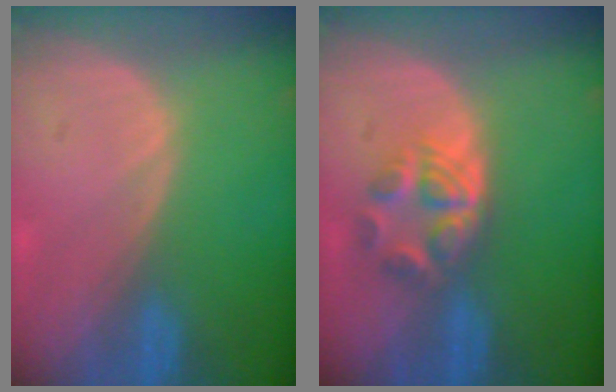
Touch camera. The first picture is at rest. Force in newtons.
{"total": 6.1, "press": 5.0, "slide": 3.4}